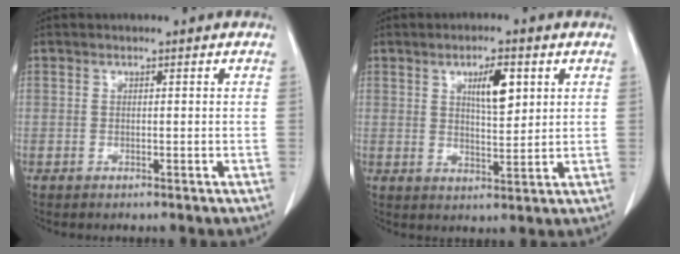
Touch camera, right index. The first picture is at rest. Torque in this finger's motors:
{"motor_torque": [0.71, 0.31, 0.44, 0.10]}